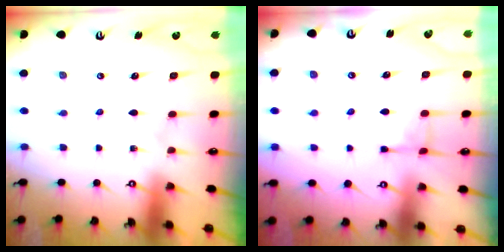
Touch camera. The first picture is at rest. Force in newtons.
{"total": 4.5, "press": 4.5, "slide": 0.7}